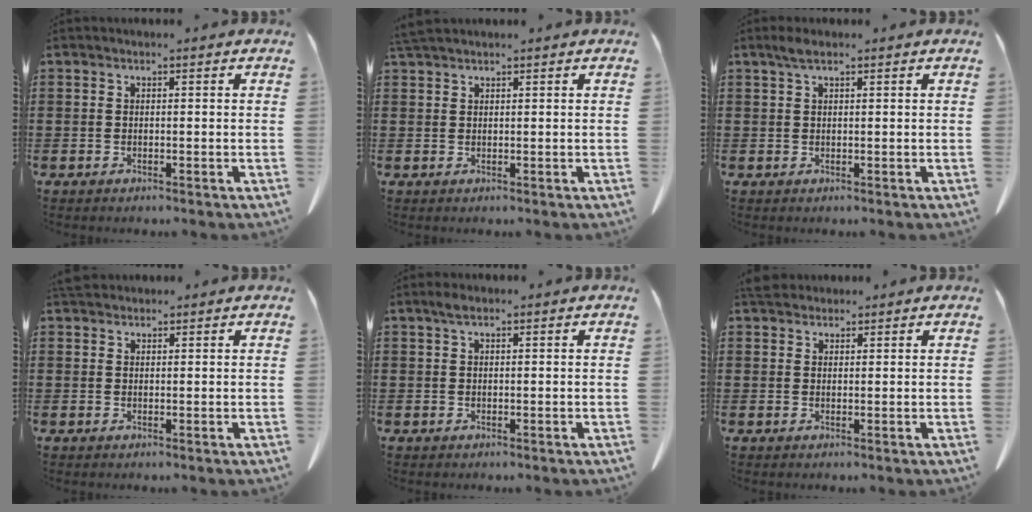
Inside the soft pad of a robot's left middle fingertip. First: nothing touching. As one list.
[{"total": 1.8, "force": [1.7, 0.1, 0.8], "torque": [-0.019, -0.001, 0.033]}, {"total": 1.9, "force": [1.1, 0.4, 1.5], "torque": [-0.032, 0.002, 0.020]}, {"total": 2.1, "force": [1.8, 0.8, 0.8], "torque": [-0.022, 0.003, 0.037]}, {"total": 1.4, "force": [0.7, 0.4, 1.1], "torque": [-0.024, 0.001, 0.014]}, {"total": 3.0, "force": [2.6, 1.2, 1.1], "torque": [-0.030, 0.002, 0.052]}]